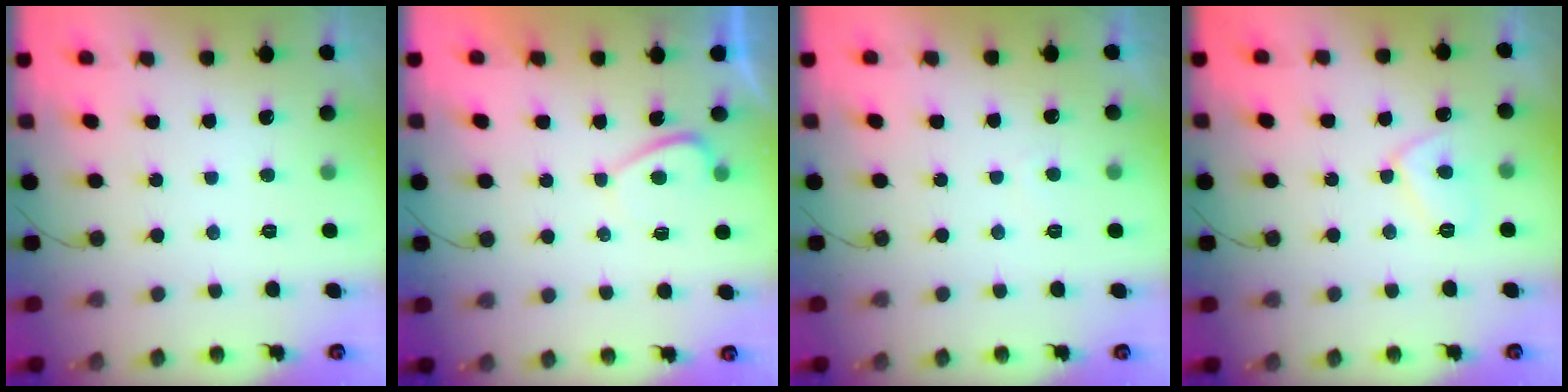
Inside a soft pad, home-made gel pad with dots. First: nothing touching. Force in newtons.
{"total": 2.1, "press": 2.0, "slide": 0.7}
{"total": 0.6, "press": 0.3, "slide": 0.5}
{"total": 7.0, "press": 7.0, "slide": 0.8}